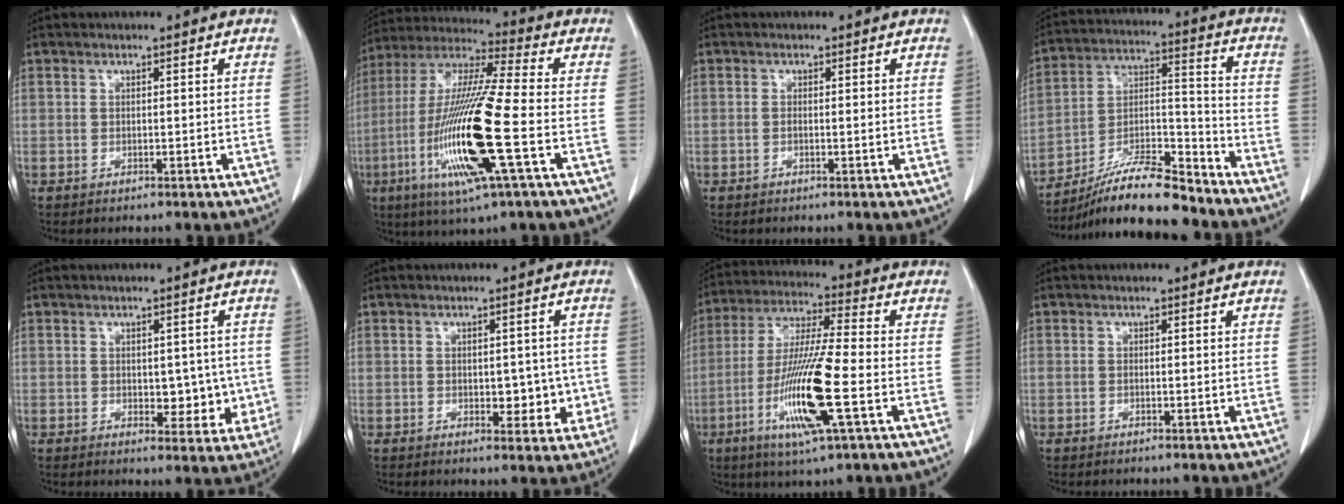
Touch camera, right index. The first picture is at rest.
{"total": 19.5, "force": [-5.4, 0.8, 18.7], "torque": [-0.398, -0.023, -0.107]}
{"total": 0.6, "force": [-0.1, 0.0, 0.6], "torque": [-0.013, 0.000, -0.001]}
{"total": 15.5, "force": [-13.5, 2.0, 7.4], "torque": [-0.131, 0.012, -0.238]}
{"total": 5.7, "force": [-0.3, 3.5, 4.6], "torque": [-0.039, 0.004, 0.005]}
{"total": 5.0, "force": [-0.6, 3.0, 4.0], "torque": [-0.033, 0.004, -0.001]}
{"total": 15.0, "force": [-4.6, 0.4, 14.3], "torque": [-0.289, -0.020, -0.089]}
{"total": 0.0}